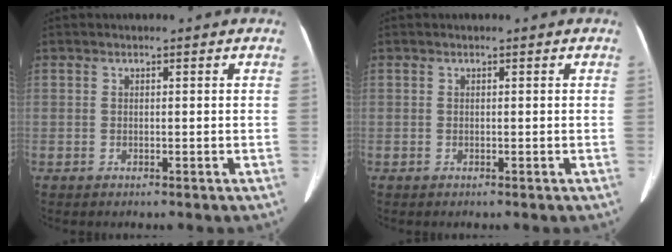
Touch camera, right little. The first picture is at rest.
{"total": 0.0}